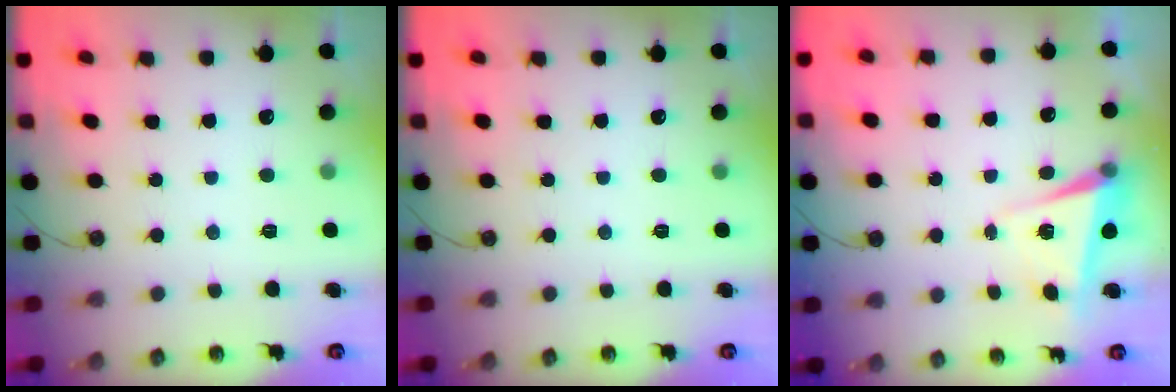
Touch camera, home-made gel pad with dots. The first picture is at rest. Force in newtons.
{"total": 0.0}
{"total": 5.9, "press": 5.7, "slide": 1.5}